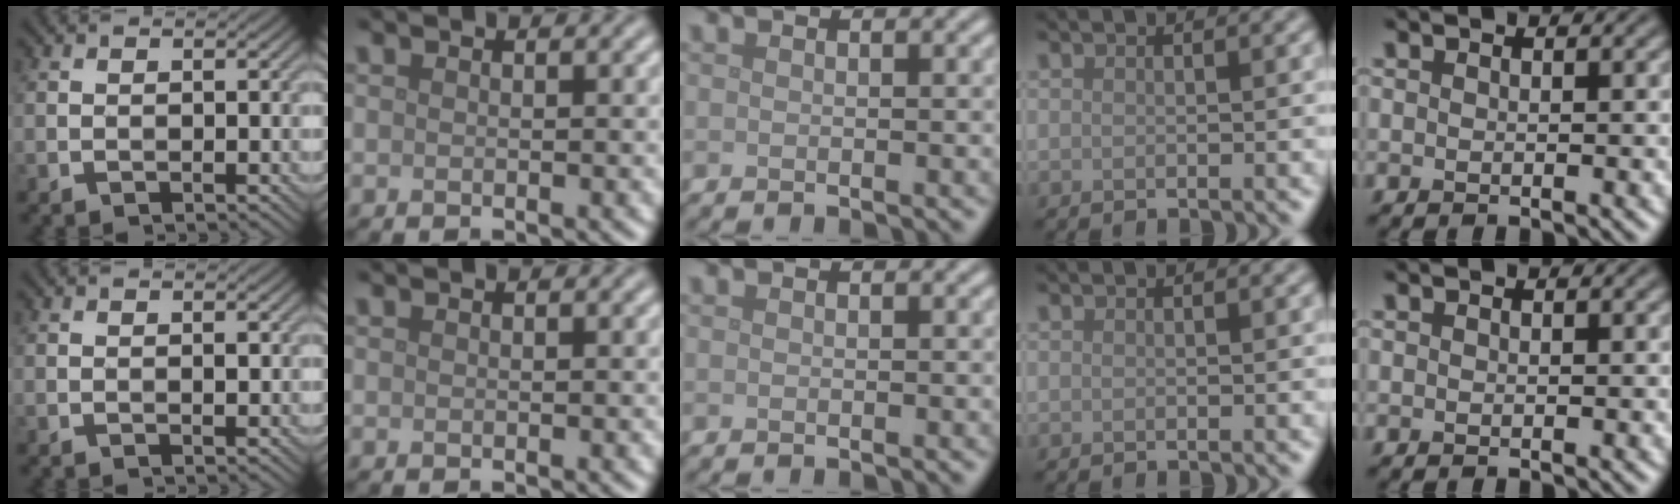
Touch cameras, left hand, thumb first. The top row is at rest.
{"thumb": {"total": 0.5, "force": [0.1, 0.2, 0.5], "torque": [-0.006, -0.003, 0.000]}}